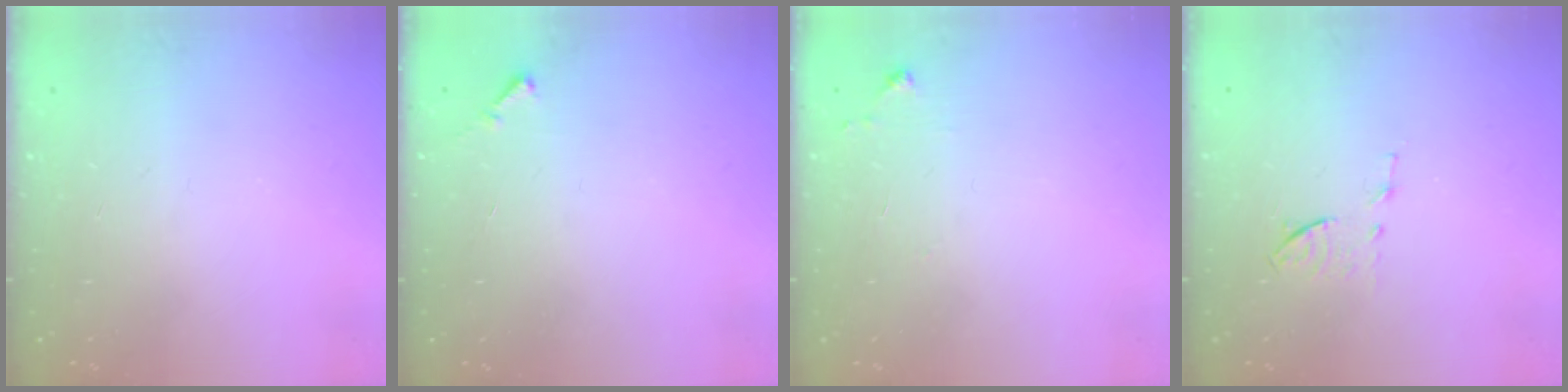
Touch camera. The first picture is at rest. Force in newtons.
{"total": 4.4, "press": 4.4, "slide": 0.3}
{"total": 4.7, "press": 4.7, "slide": 0.6}
{"total": 6.2, "press": 6.1, "slide": 1.0}